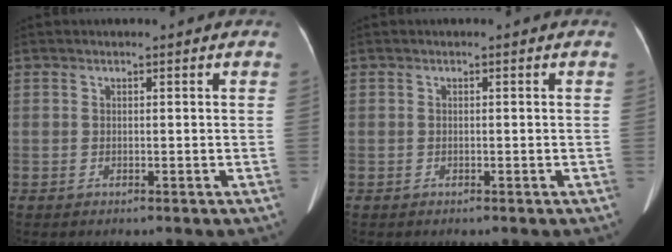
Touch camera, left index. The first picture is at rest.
{"total": 0.0}